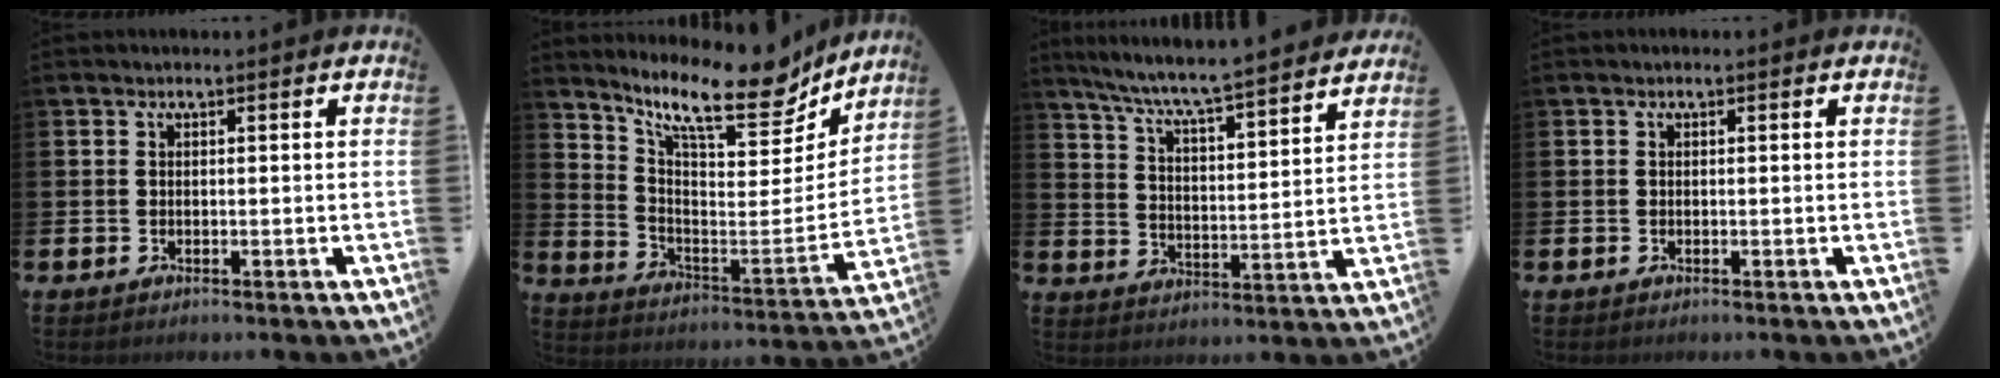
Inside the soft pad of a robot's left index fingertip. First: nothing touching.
{"total": 12.8, "force": [10.2, 3.6, 6.8], "torque": [-0.132, -0.080, 0.166]}
{"total": 7.3, "force": [6.9, 0.0, 2.3], "torque": [-0.078, -0.054, 0.117]}
{"total": 0.0}